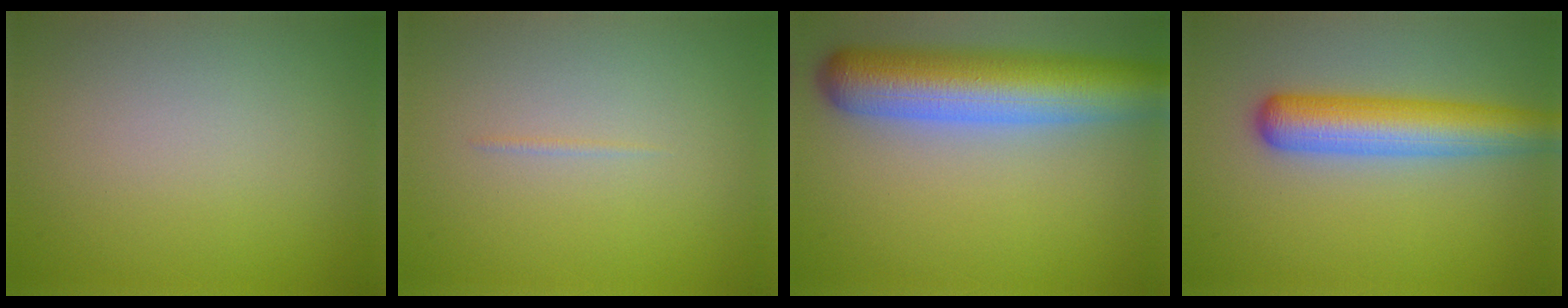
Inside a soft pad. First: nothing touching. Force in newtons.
{"total": 0.7, "press": 0.7, "slide": 0.2}
{"total": 10.1, "press": 10.1, "slide": 0.6}
{"total": 5.9, "press": 5.9, "slide": 0.2}